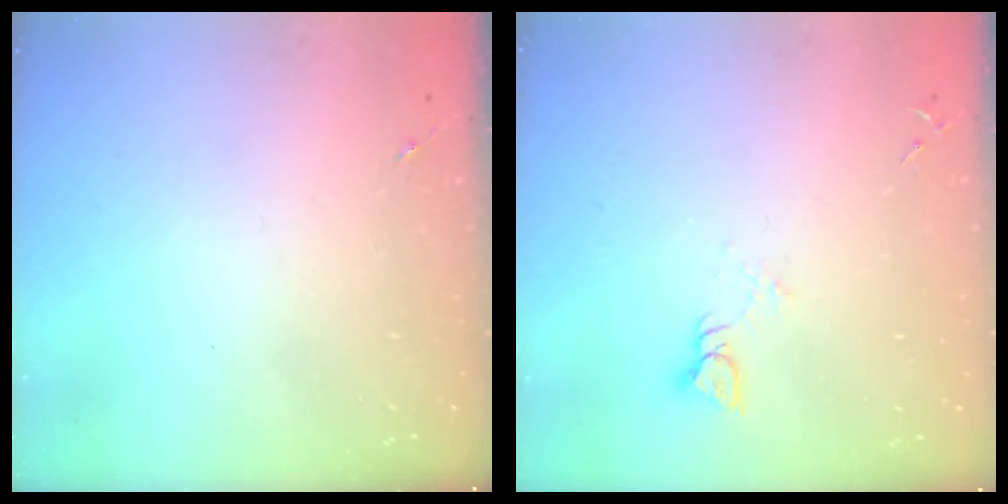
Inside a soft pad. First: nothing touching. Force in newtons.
{"total": 3.6, "press": 3.6, "slide": 0.4}